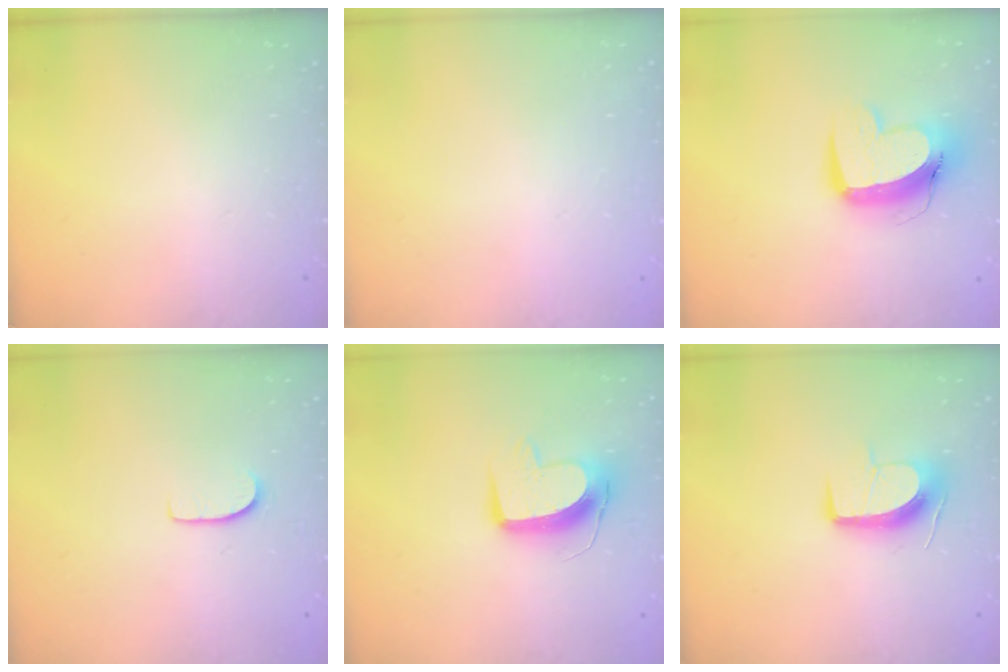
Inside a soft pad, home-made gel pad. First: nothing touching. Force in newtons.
{"total": 0.0}
{"total": 13.1, "press": 13.0, "slide": 1.6}
{"total": 5.9, "press": 5.8, "slide": 0.6}
{"total": 10.1, "press": 10.1, "slide": 0.4}
{"total": 10.9, "press": 10.9, "slide": 0.2}